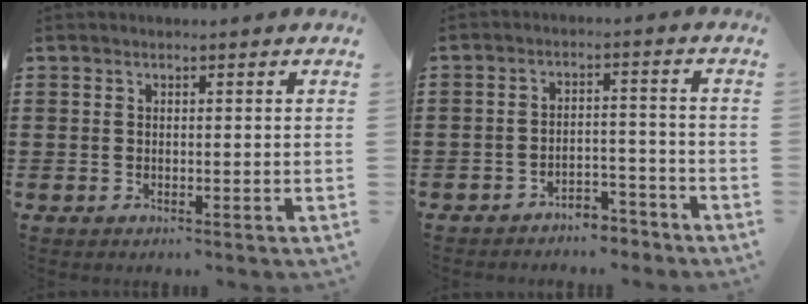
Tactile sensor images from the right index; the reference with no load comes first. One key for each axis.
{"total": 3.8, "fx": -3.7, "fy": 0.8, "fz": 0.5, "tx": -0.013, "ty": 0.009, "tz": -0.076}